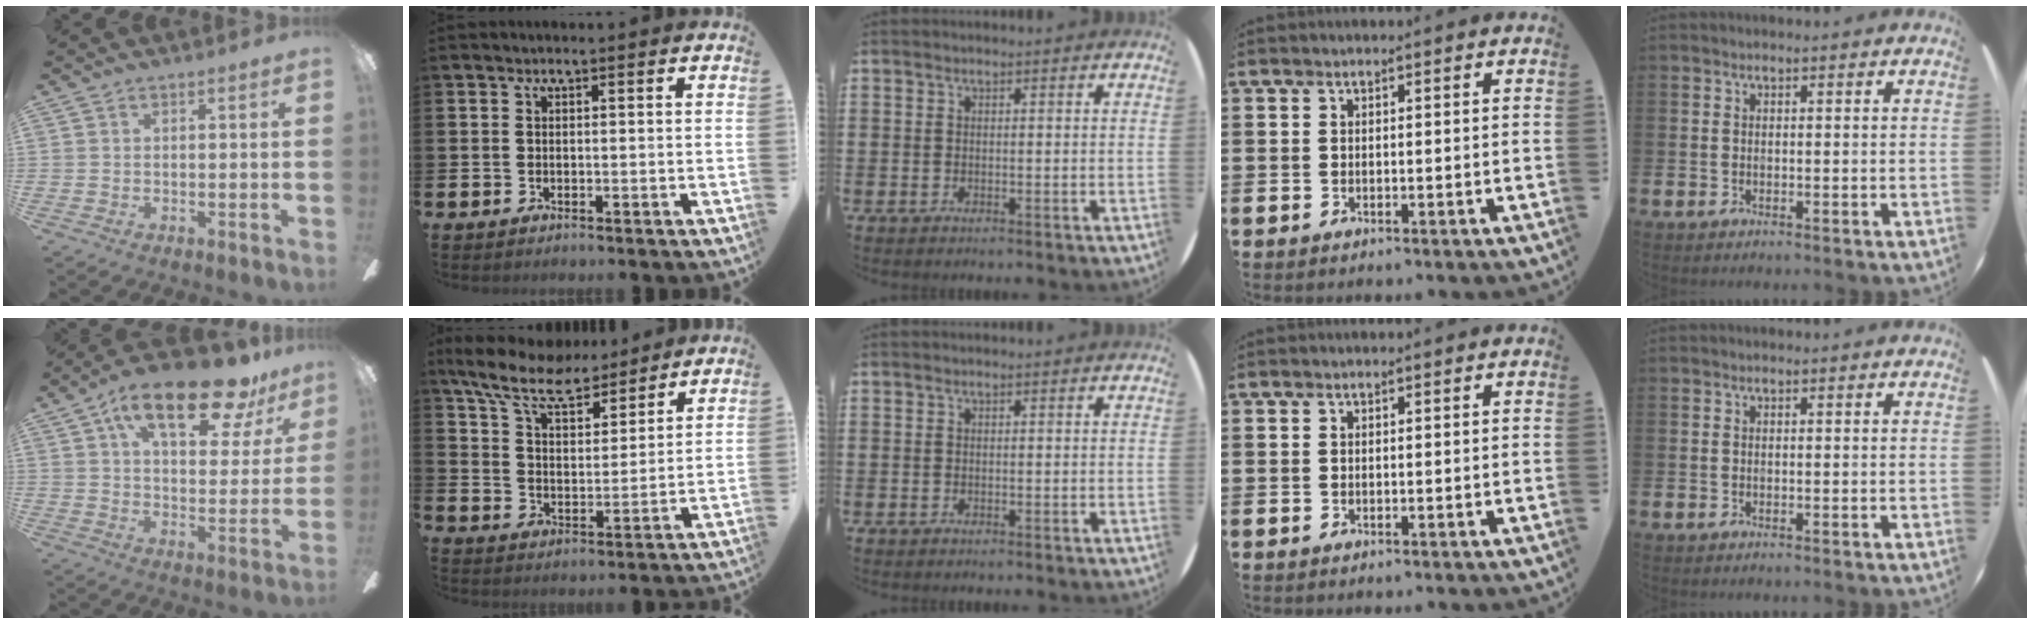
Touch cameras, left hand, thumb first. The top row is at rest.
{"thumb": {"total": 20.0, "force": [12.4, 7.8, 13.6], "torque": [-0.217, -0.055, 0.204]}, "index": {"total": 9.2, "force": [8.1, 2.4, 3.5], "torque": [-0.099, -0.040, 0.146]}}